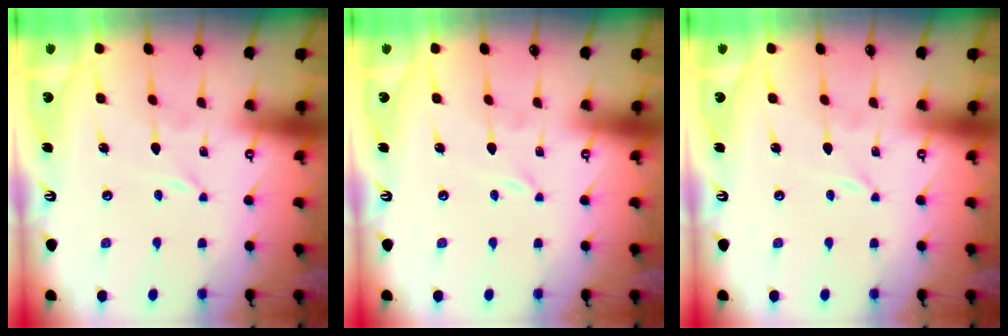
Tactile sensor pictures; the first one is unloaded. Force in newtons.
{"total": 0.0}
{"total": 0.0}